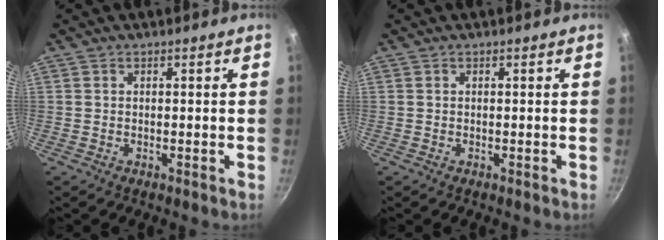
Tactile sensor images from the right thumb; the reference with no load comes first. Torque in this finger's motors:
{"motor_torque": [0.00, 0.00, 0.01, 0.20, 0.00]}